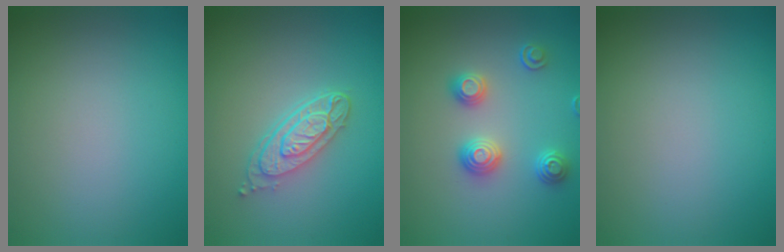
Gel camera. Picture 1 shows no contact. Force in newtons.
{"total": 3.9, "press": 3.0, "slide": 2.5}
{"total": 2.9, "press": 2.7, "slide": 1.1}
{"total": 0.0}